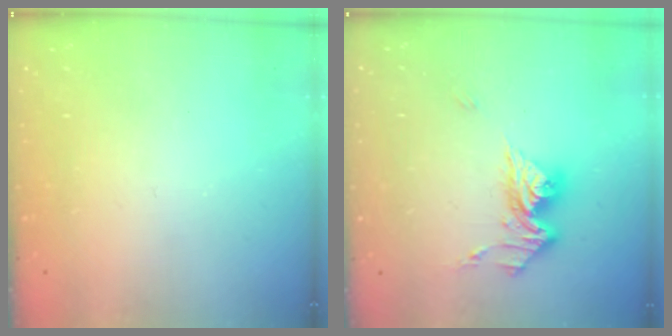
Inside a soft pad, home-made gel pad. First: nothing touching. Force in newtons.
{"total": 12.3, "press": 12.3, "slide": 1.4}